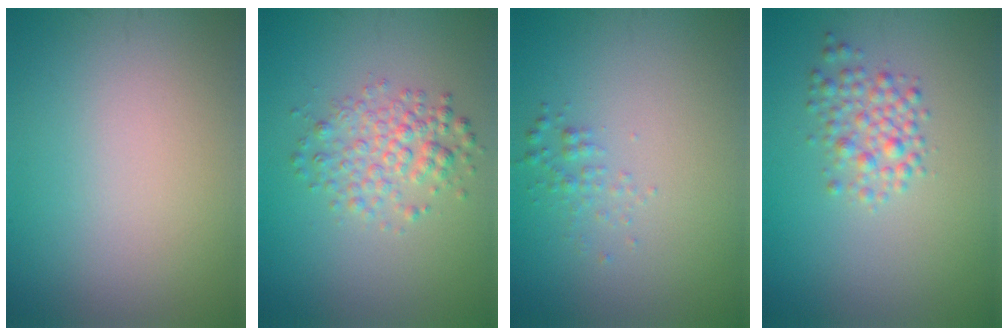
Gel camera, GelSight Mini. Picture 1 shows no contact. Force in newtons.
{"total": 3.1, "press": 3.1, "slide": 0.1}
{"total": 1.1, "press": 1.1, "slide": 0.0}
{"total": 2.6, "press": 2.6, "slide": 0.1}